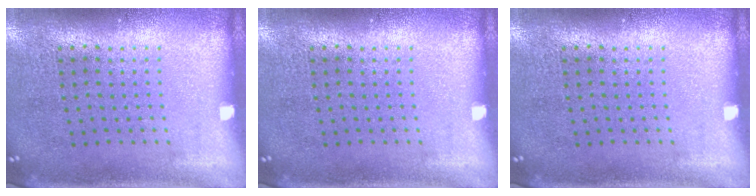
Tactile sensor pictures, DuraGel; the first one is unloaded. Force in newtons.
{"total": 0.0}
{"total": 0.0}